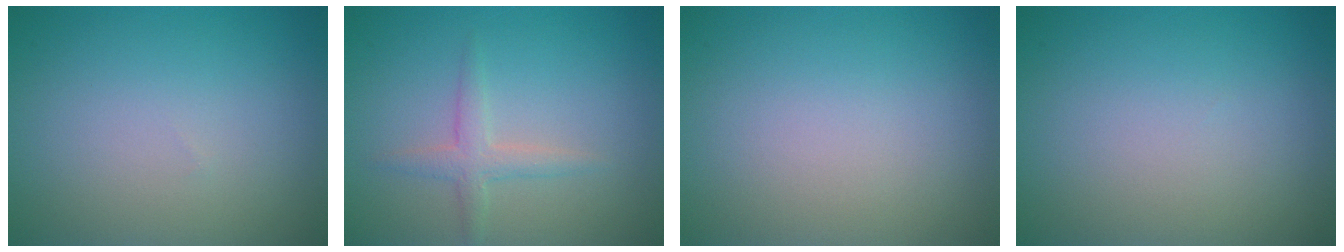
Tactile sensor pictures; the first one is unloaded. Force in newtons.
{"total": 1.9, "press": 1.9, "slide": 0.1}
{"total": 0.0}
{"total": 0.0}